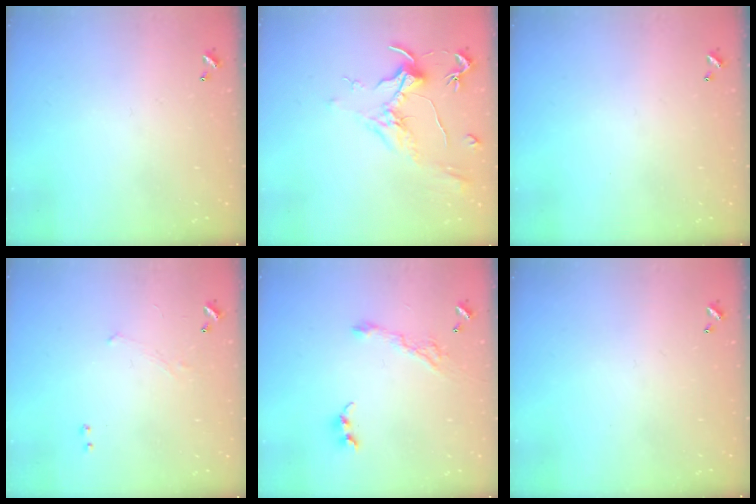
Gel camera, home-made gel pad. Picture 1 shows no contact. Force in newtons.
{"total": 1.9, "press": 1.7, "slide": 0.9}
{"total": 0.0}
{"total": 1.2, "press": 1.1, "slide": 0.5}
{"total": 5.7, "press": 5.6, "slide": 0.9}
{"total": 0.0}